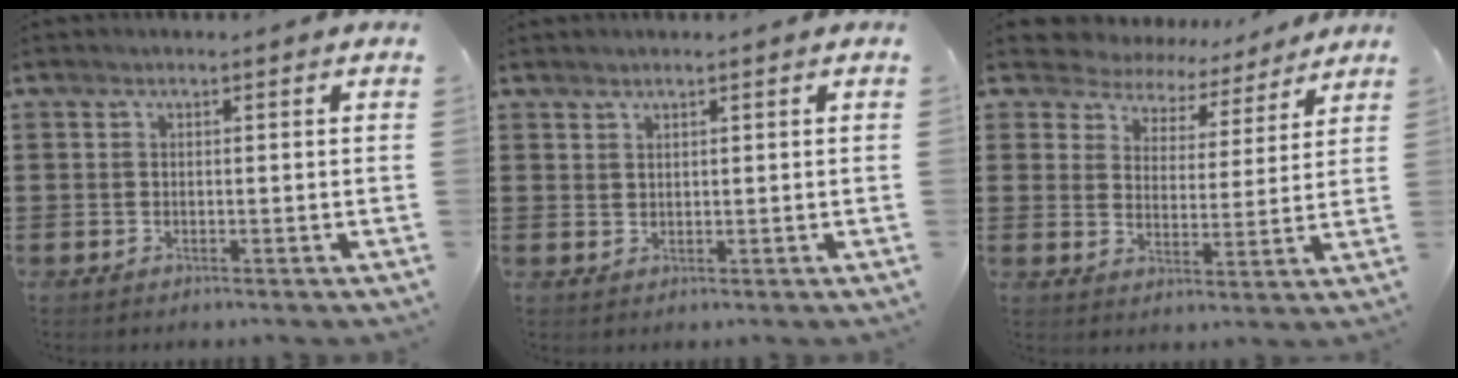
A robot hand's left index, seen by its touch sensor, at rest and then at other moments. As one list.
[{"total": 1.4, "force": [1.2, 0.6, 0.0], "torque": [-0.003, 0.001, 0.025]}, {"total": 6.3, "force": [6.1, 1.8, 0.2], "torque": [-0.041, -0.036, 0.108]}]